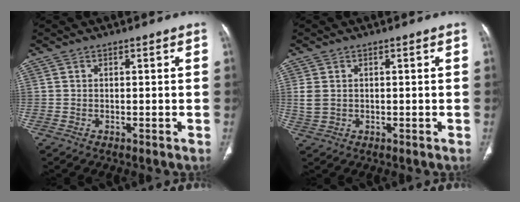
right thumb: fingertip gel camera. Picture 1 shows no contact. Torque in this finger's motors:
{"motor_torque": [-0.28, -0.38, 0.30, -0.12, 0.02]}